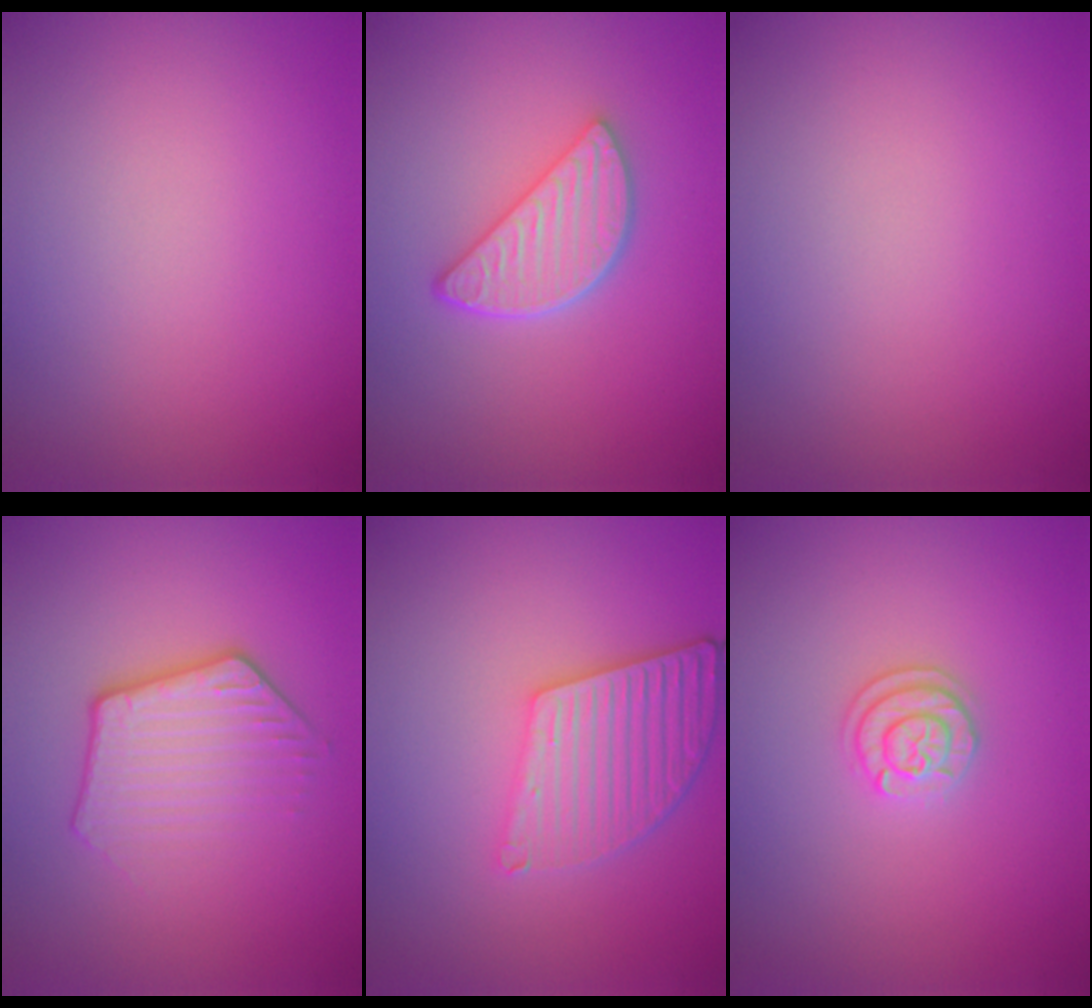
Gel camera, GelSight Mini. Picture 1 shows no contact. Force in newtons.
{"total": 3.9, "press": 3.2, "slide": 2.2}
{"total": 0.0}
{"total": 3.7, "press": 3.1, "slide": 2.1}
{"total": 4.5, "press": 3.8, "slide": 2.5}
{"total": 2.0, "press": 1.9, "slide": 0.8}